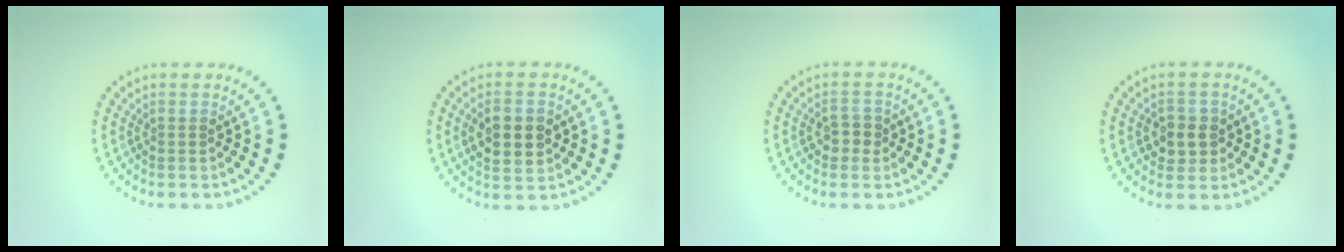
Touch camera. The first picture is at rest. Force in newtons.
{"total": 4.1, "press": 4.1, "slide": 0.3}
{"total": 1.9, "press": 1.8, "slide": 0.5}
{"total": 2.5, "press": 2.4, "slide": 0.8}